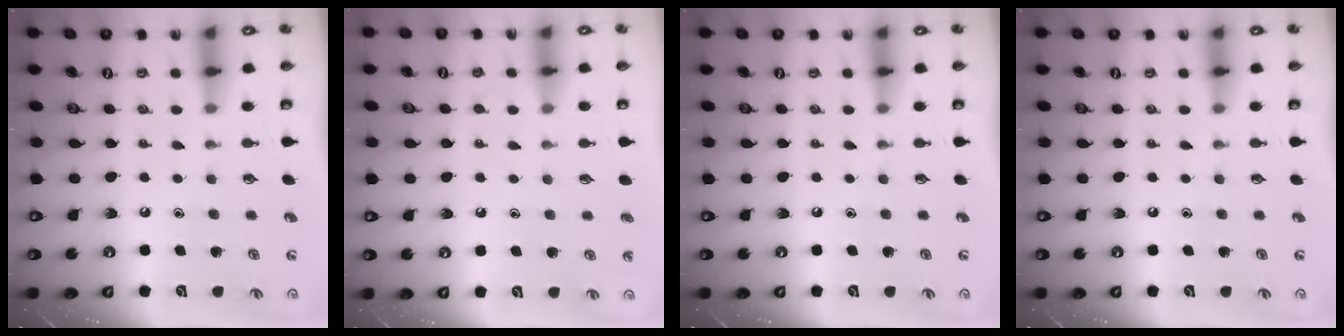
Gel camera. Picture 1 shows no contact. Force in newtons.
{"total": 4.0, "press": 4.0, "slide": 0.4}
{"total": 0.0}
{"total": 0.0}